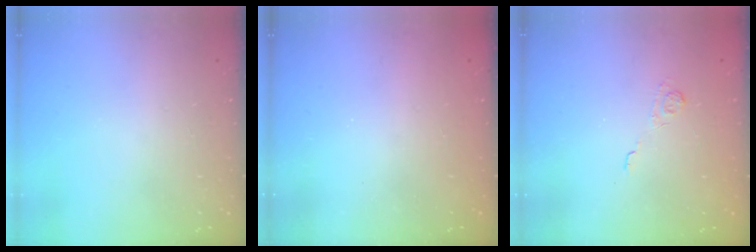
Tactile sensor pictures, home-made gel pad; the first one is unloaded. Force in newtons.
{"total": 2.4, "press": 2.3, "slide": 0.7}
{"total": 1.9, "press": 1.3, "slide": 1.3}